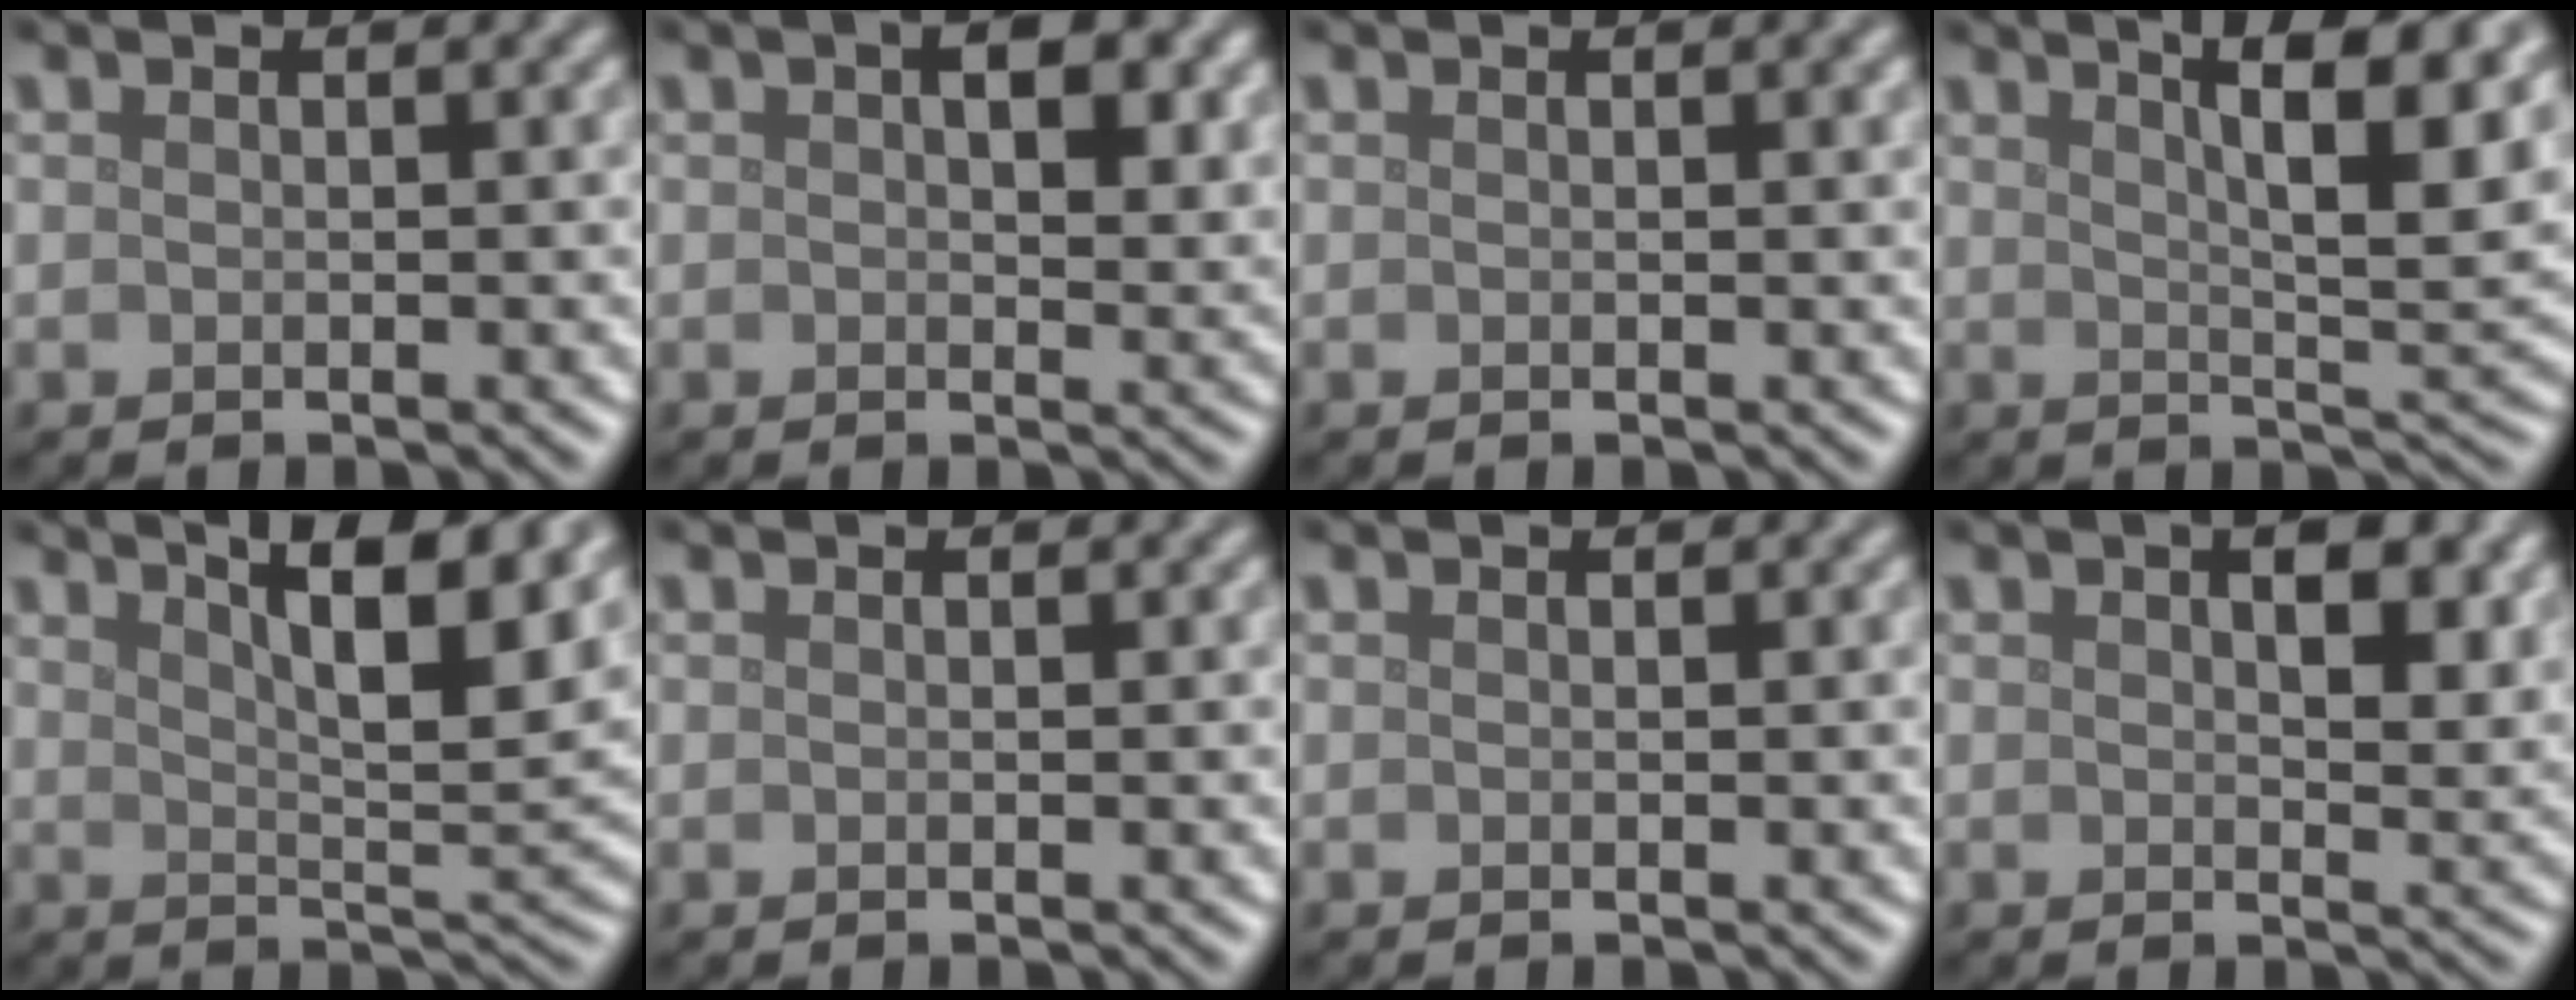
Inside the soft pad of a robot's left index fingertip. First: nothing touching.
{"total": 3.8, "force": [1.2, 2.0, 3.1], "torque": [-0.037, 0.001, 0.018]}
{"total": 0.8, "force": [0.4, 0.1, 0.7], "torque": [-0.008, 0.002, 0.006]}
{"total": 12.4, "force": [6.2, 3.7, 10.1], "torque": [-0.106, 0.029, 0.071]}
{"total": 11.6, "force": [7.0, 3.0, 8.8], "torque": [-0.091, 0.022, 0.085]}
{"total": 0.0}
{"total": 0.0}
{"total": 4.8, "force": [1.8, 2.2, 3.9], "torque": [-0.049, -0.001, 0.029]}